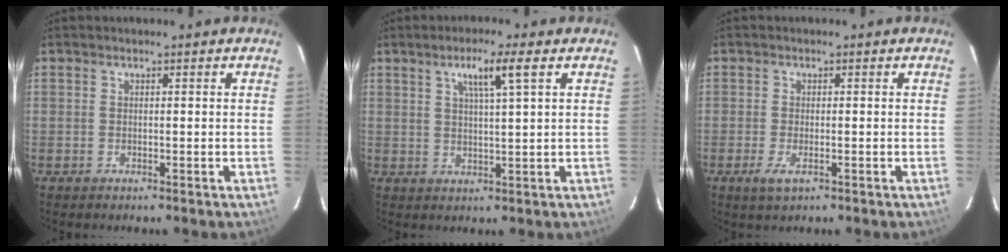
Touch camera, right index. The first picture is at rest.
{"total": 5.4, "force": [2.6, -0.3, 4.7], "torque": [-0.084, 0.003, 0.046]}
{"total": 2.7, "force": [-1.4, 0.9, 2.2], "torque": [-0.047, -0.009, -0.024]}